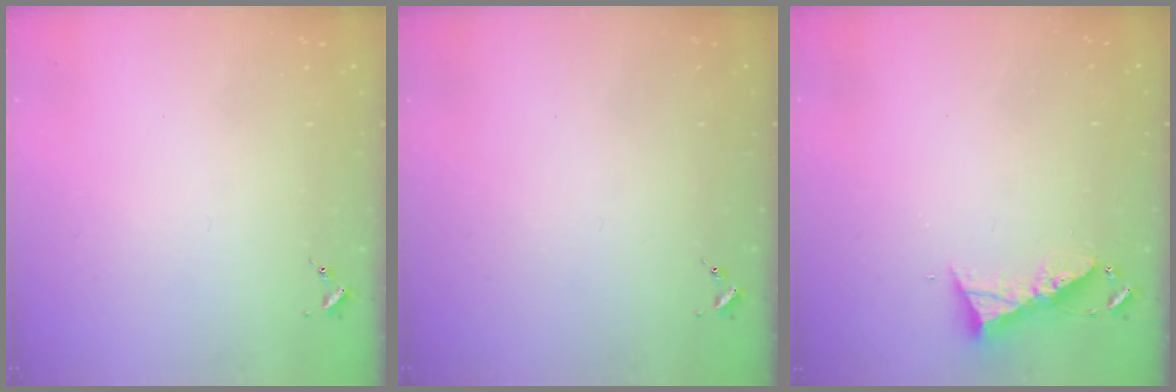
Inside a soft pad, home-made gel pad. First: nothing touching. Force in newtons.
{"total": 0.0}
{"total": 7.4, "press": 7.4, "slide": 0.4}